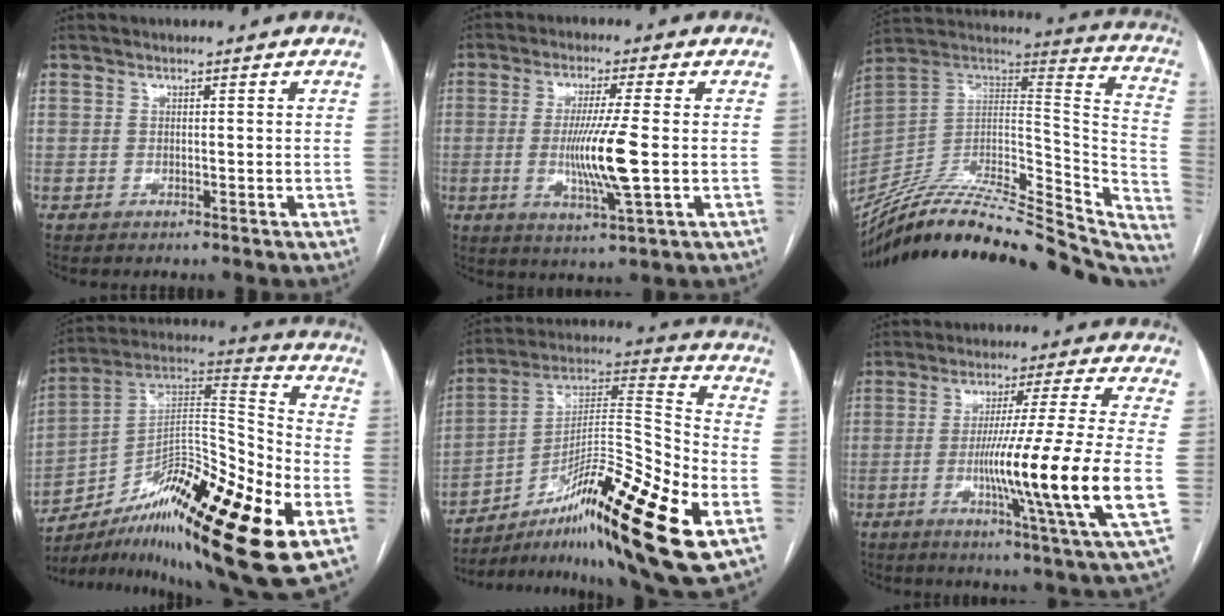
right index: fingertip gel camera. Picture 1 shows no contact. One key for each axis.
{"total": 9.6, "fx": -1.0, "fy": -0.2, "fz": 9.6, "tx": -0.183, "ty": -0.017, "tz": -0.021}
{"total": 39.0, "fx": -33.9, "fy": 8.4, "fz": 17.2, "tx": -0.210, "ty": -0.029, "tz": -0.482}
{"total": 26.2, "fx": -12.3, "fy": 4.4, "fz": 22.7, "tx": -0.342, "ty": 0.009, "tz": -0.195}
{"total": 24.2, "fx": -11.2, "fy": 2.1, "fz": 21.4, "tx": -0.332, "ty": -0.001, "tz": -0.180}
{"total": 17.5, "fx": -3.2, "fy": -2.4, "fz": 17.0, "tx": -0.289, "ty": -0.026, "tz": -0.060}